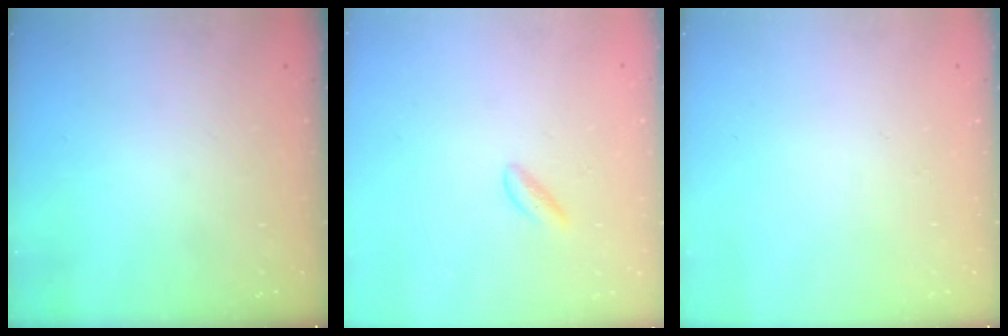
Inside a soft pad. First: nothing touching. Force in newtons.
{"total": 2.4, "press": 2.3, "slide": 0.7}
{"total": 0.0}